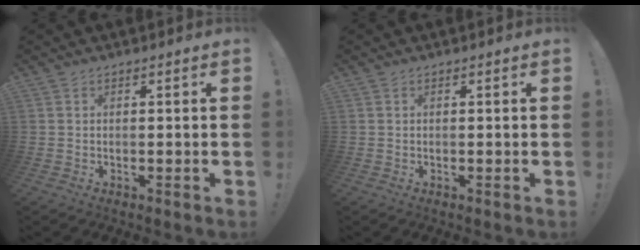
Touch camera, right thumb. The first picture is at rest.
{"total": 0.0}